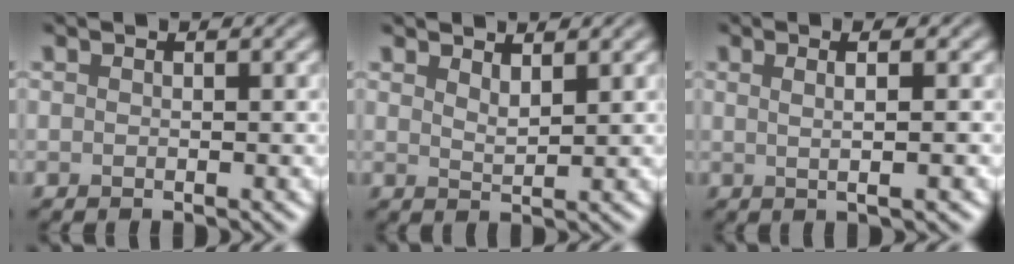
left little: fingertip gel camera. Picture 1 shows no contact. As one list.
[{"total": 1.7, "force": [1.5, 0.3, 0.8], "torque": [-0.016, -0.001, 0.027]}, {"total": 3.8, "force": [1.4, 1.6, 3.2], "torque": [-0.028, 0.014, -0.004]}]